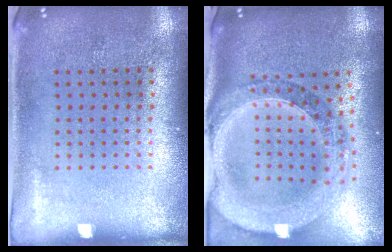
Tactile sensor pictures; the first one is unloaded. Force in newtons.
{"total": 2.2, "press": 2.0, "slide": 0.9}